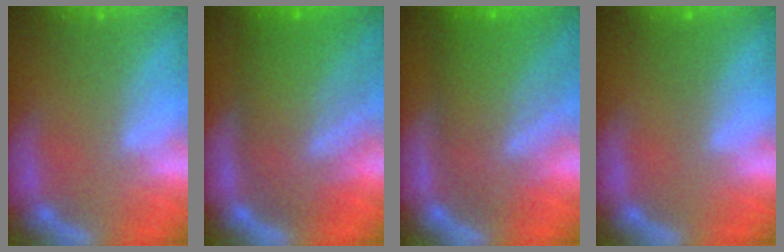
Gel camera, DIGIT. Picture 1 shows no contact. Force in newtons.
{"total": 10.0}
{"total": 9.1}
{"total": 1.0}